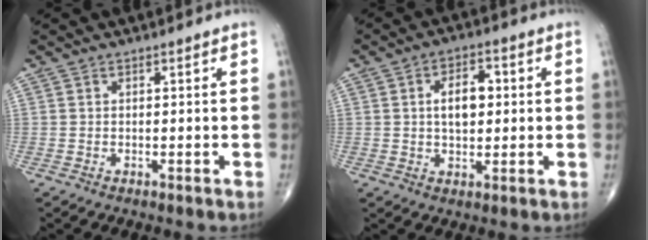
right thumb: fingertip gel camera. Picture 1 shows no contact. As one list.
[{"total": 7.3, "force": [1.0, 4.3, 5.9], "torque": [-0.078, 0.009, 0.014]}]